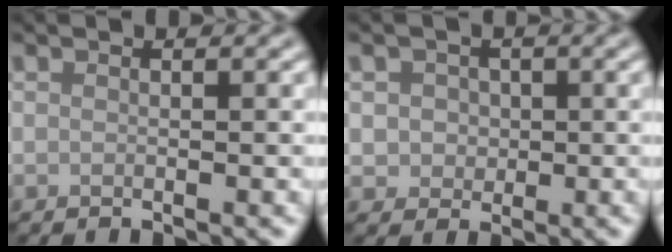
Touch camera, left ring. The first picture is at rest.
{"total": 2.5, "force": [0.3, 2.3, 1.0], "torque": [-0.008, 0.003, 0.001]}